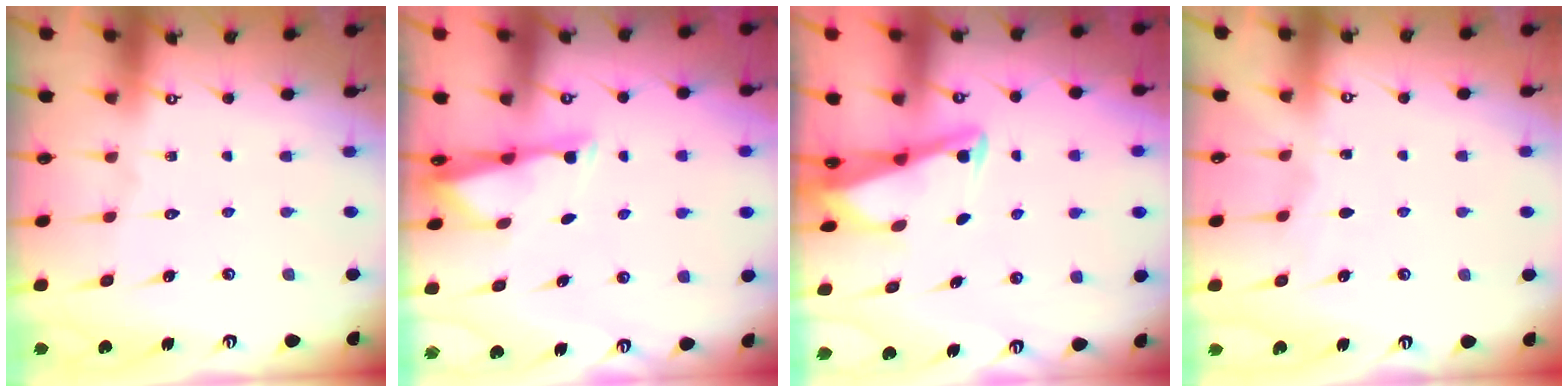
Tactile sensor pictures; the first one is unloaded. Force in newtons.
{"total": 3.0, "press": 3.0, "slide": 0.6}
{"total": 2.5, "press": 2.5, "slide": 0.2}
{"total": 2.3, "press": 2.3, "slide": 0.3}